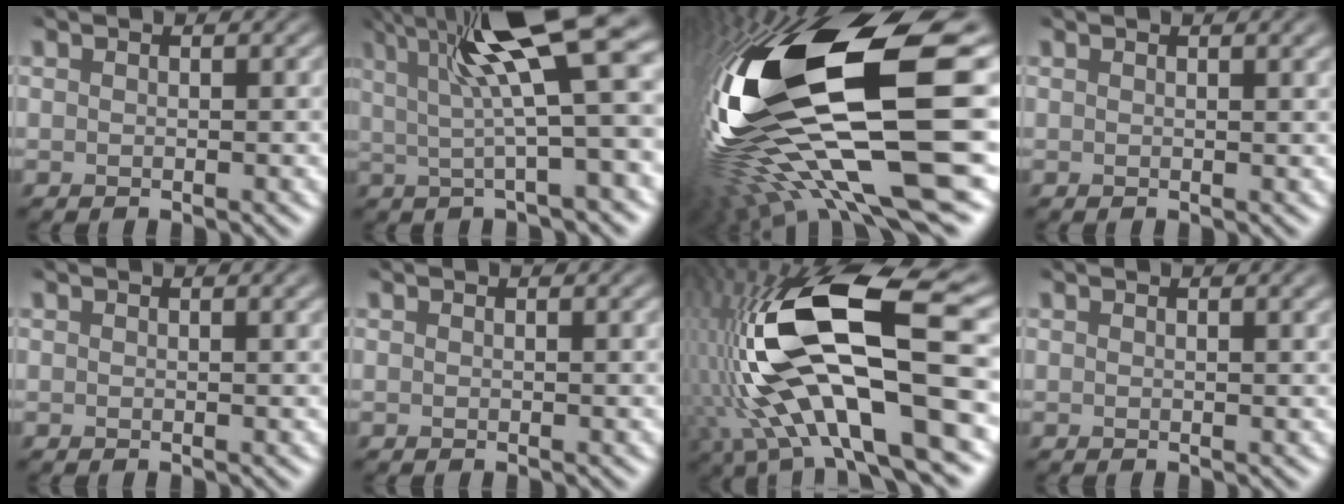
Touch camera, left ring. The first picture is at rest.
{"total": 10.2, "force": [3.2, 2.7, 9.3], "torque": [-0.157, 0.011, 0.047]}
{"total": 19.3, "force": [-1.0, 6.4, 18.2], "torque": [-0.362, -0.047, -0.009]}
{"total": 2.9, "force": [1.8, 0.9, 2.0], "torque": [-0.029, 0.017, 0.012]}
{"total": 2.2, "force": [1.5, 0.6, 1.5], "torque": [-0.025, 0.011, 0.009]}
{"total": 0.8, "force": [0.6, 0.1, 0.5], "torque": [-0.009, 0.003, 0.007]}
{"total": 14.0, "force": [-1.5, 4.6, 13.1], "torque": [-0.259, 0.004, -0.037]}
{"total": 2.9, "force": [1.8, 0.9, 2.0], "torque": [-0.029, 0.016, 0.012]}